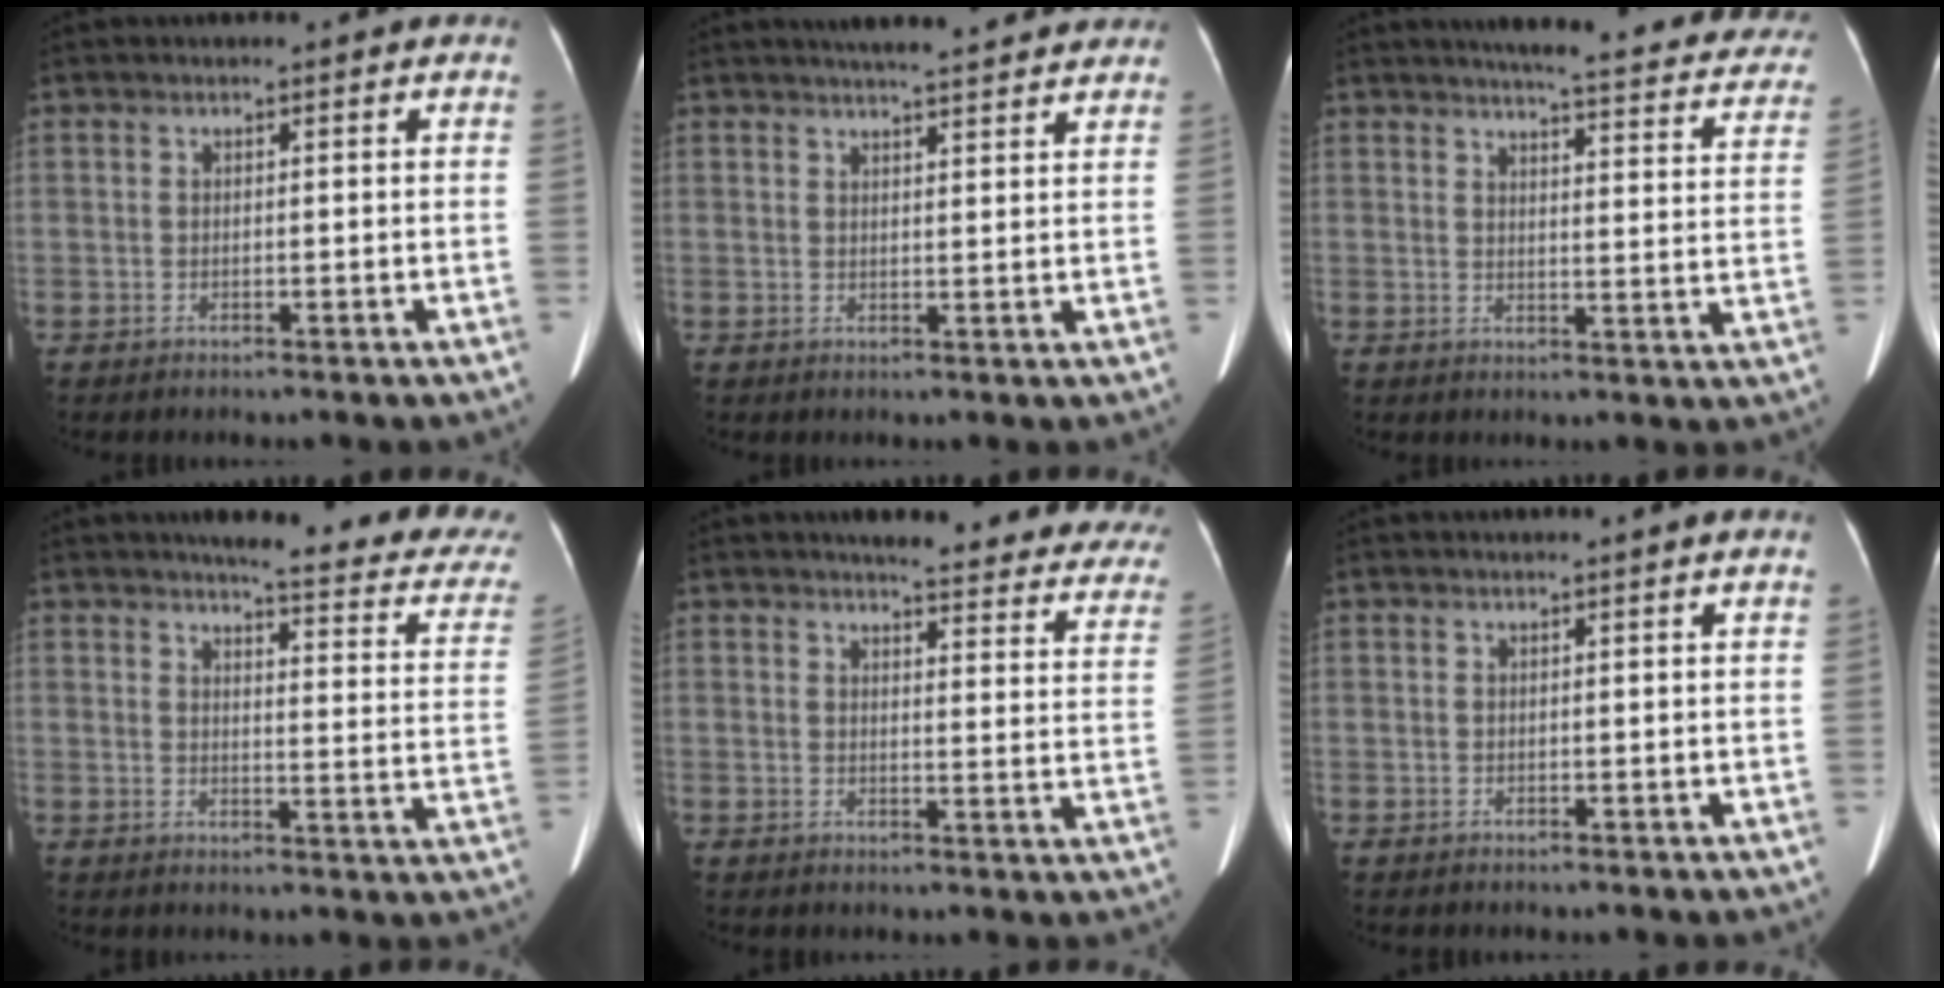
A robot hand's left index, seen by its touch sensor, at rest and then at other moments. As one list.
[{"total": 10.5, "force": [9.4, 1.4, 4.5], "torque": [-0.056, 0.019, 0.109]}, {"total": 22.8, "force": [20.4, 3.2, 9.7], "torque": [-0.108, -0.047, 0.220]}, {"total": 18.4, "force": [16.7, 1.9, 7.6], "torque": [-0.076, -0.067, 0.173]}, {"total": 22.5, "force": [20.7, 3.7, 8.0], "torque": [-0.073, -0.070, 0.215]}, {"total": 1.2, "force": [0.9, -0.4, 0.6], "torque": [-0.014, 0.000, 0.023]}]